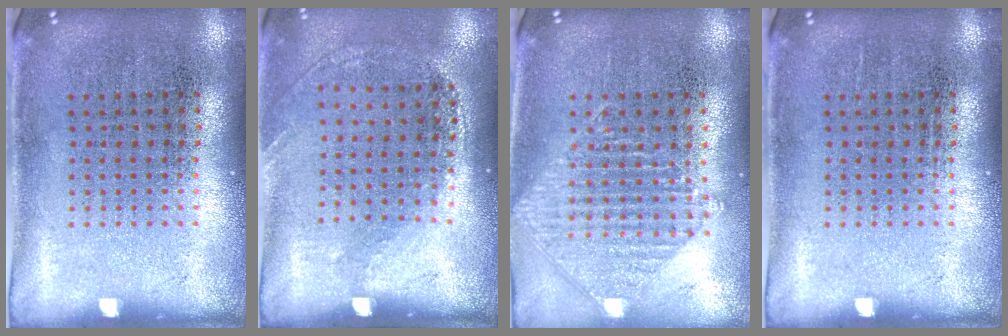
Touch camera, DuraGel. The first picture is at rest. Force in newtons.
{"total": 1.2, "press": 0.9, "slide": 0.9}
{"total": 1.0, "press": 1.0, "slide": 0.1}
{"total": 0.0}